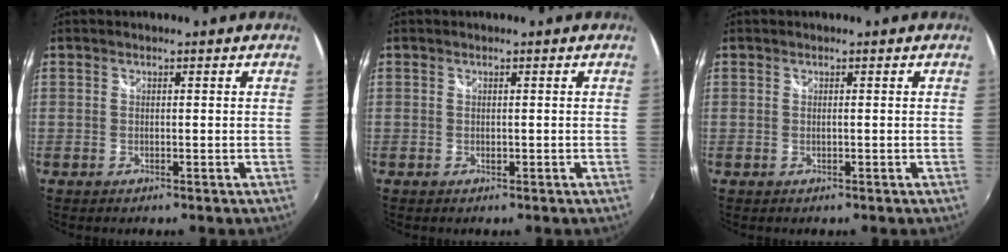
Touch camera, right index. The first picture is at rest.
{"total": 0.0}
{"total": 0.0}